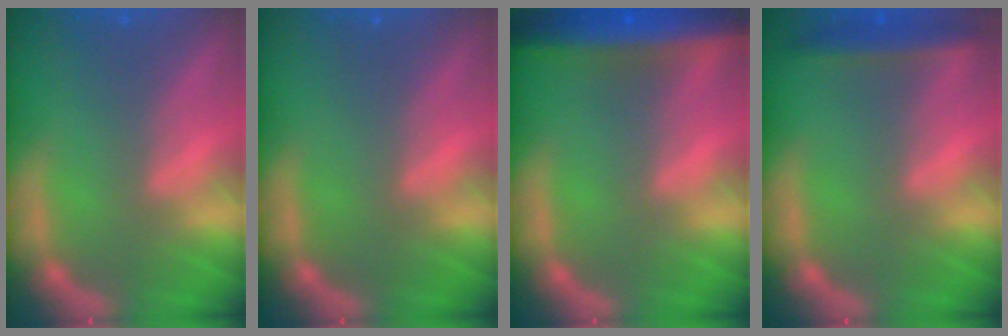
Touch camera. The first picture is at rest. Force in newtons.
{"total": 0.0}
{"total": 8.6}
{"total": 3.0}